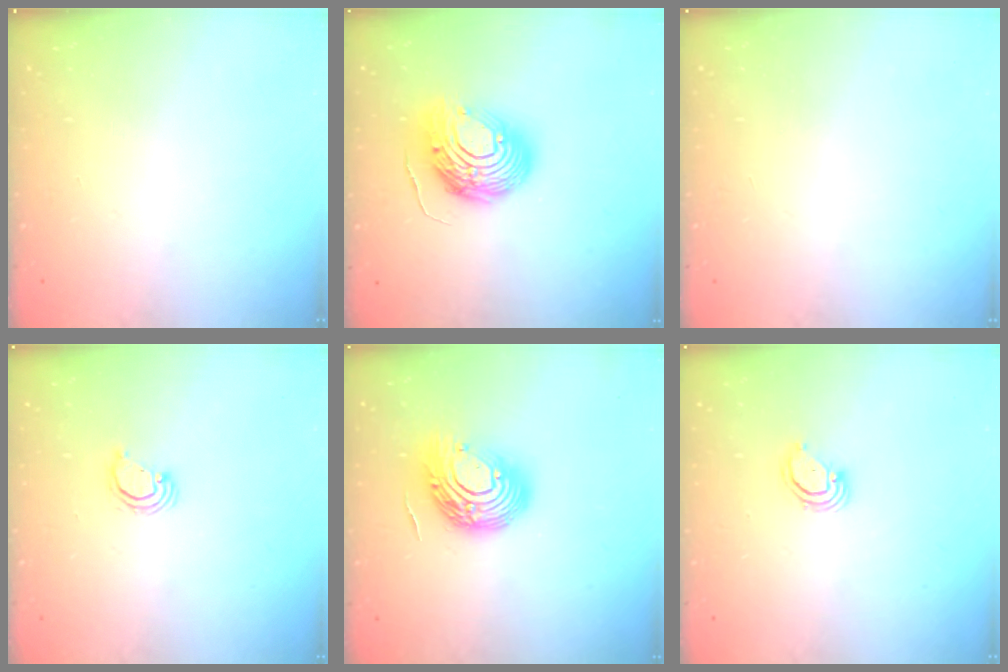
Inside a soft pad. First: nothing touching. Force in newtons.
{"total": 14.1, "press": 13.9, "slide": 2.6}
{"total": 0.0}
{"total": 2.8, "press": 2.8, "slide": 0.2}
{"total": 15.3, "press": 15.3, "slide": 0.9}
{"total": 2.9, "press": 2.9, "slide": 0.2}